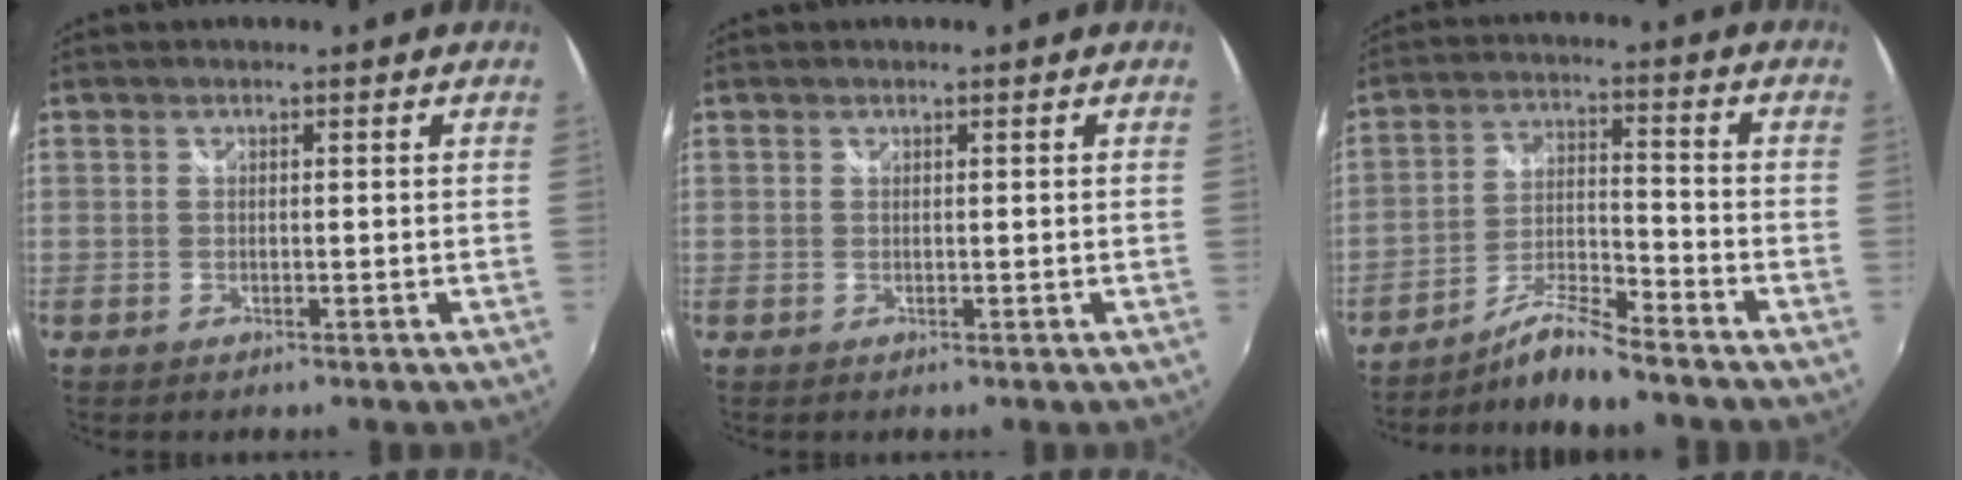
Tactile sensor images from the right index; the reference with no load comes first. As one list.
[{"total": 0.0}, {"total": 7.4, "force": [-6.9, -0.5, 2.6], "torque": [-0.061, 0.018, -0.130]}]